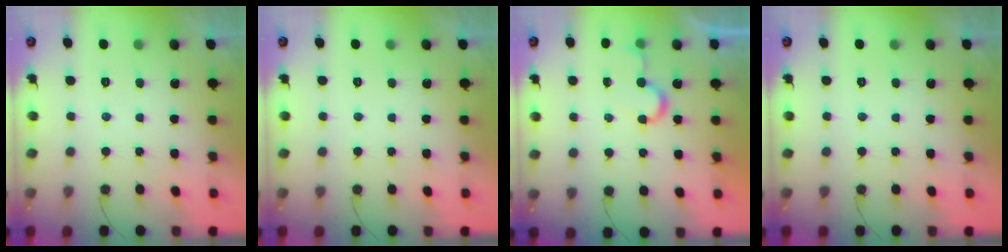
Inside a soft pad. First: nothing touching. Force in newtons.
{"total": 0.0}
{"total": 4.6, "press": 4.0, "slide": 2.3}
{"total": 0.0}